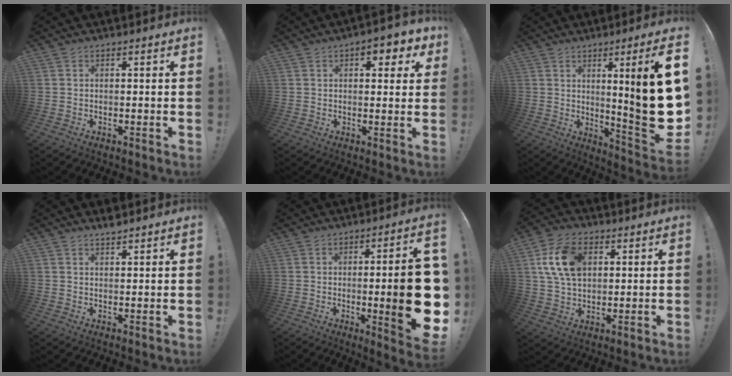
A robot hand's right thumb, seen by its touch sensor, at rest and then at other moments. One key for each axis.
{"total": 5.8, "fx": 2.7, "fy": 2.9, "fz": 4.2, "tx": -0.037, "ty": -0.011, "tz": 0.039}
{"total": 18.1, "fx": 2.8, "fy": 0.5, "fz": 17.9, "tx": -0.252, "ty": -0.038, "tz": 0.036}
{"total": 2.0, "fx": 1.8, "fy": 0.1, "fz": 0.7, "tx": -0.013, "ty": -0.007, "tz": 0.033}
{"total": 17.5, "fx": -1.8, "fy": 2.9, "fz": 17.2, "tx": -0.238, "ty": -0.005, "tz": -0.016}
{"total": 14.8, "fx": 3.9, "fy": 9.8, "fz": 10.3, "tx": -0.184, "ty": 0.007, "tz": 0.075}